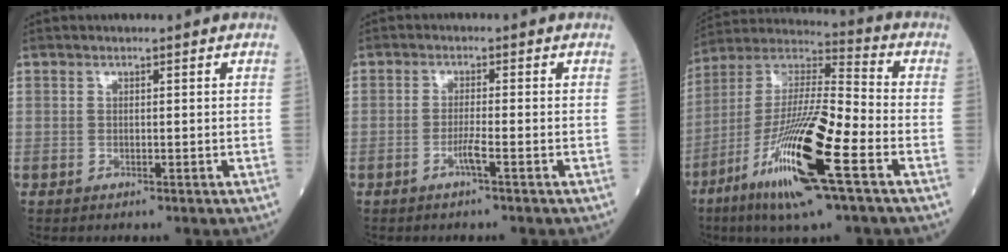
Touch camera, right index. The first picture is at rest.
{"total": 2.2, "force": [-1.1, -0.4, 1.8], "torque": [-0.039, -0.003, -0.025]}
{"total": 19.4, "force": [-8.3, 1.5, 17.4], "torque": [-0.365, -0.033, -0.158]}